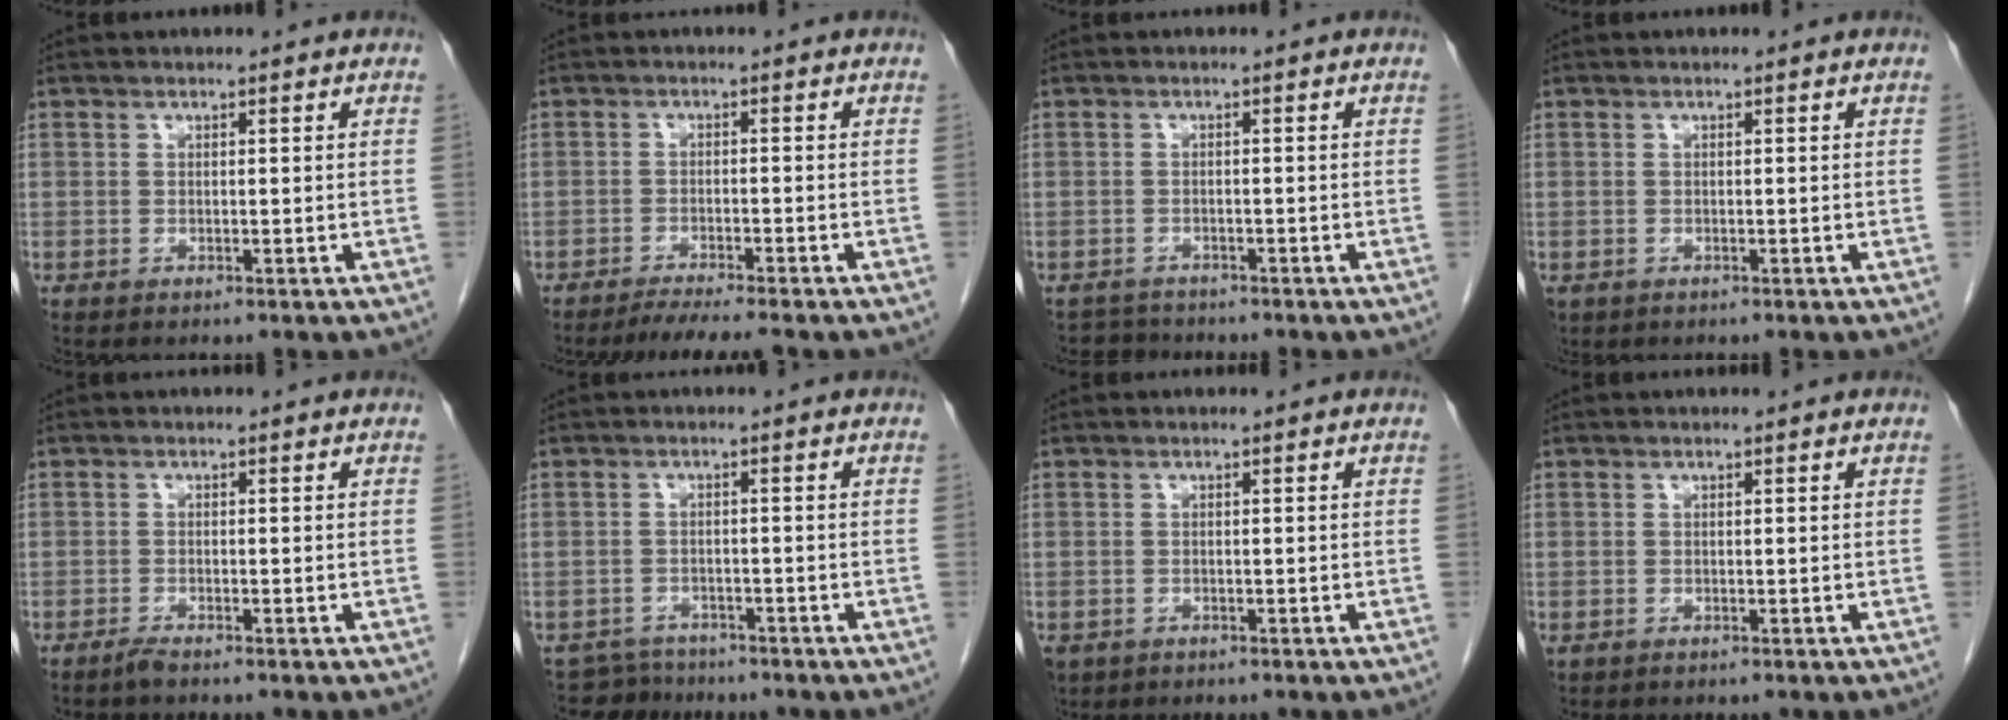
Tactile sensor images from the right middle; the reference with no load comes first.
{"total": 5.2, "force": [-4.5, -0.6, 2.5], "torque": [-0.036, -0.016, -0.071]}
{"total": 2.3, "force": [-2.0, 0.6, -0.8], "torque": [0.011, -0.004, -0.034]}
{"total": 0.9, "force": [-0.4, 0.8, 0.3], "torque": [-0.012, 0.002, 0.001]}
{"total": 1.1, "force": [-1.0, 0.0, 0.5], "torque": [-0.014, -0.002, -0.018]}
{"total": 3.3, "force": [-2.9, 1.2, -1.1], "torque": [0.017, -0.001, -0.048]}
{"total": 3.2, "force": [-1.7, 2.5, 1.1], "torque": [-0.026, -0.004, -0.025]}
{"total": 0.0}